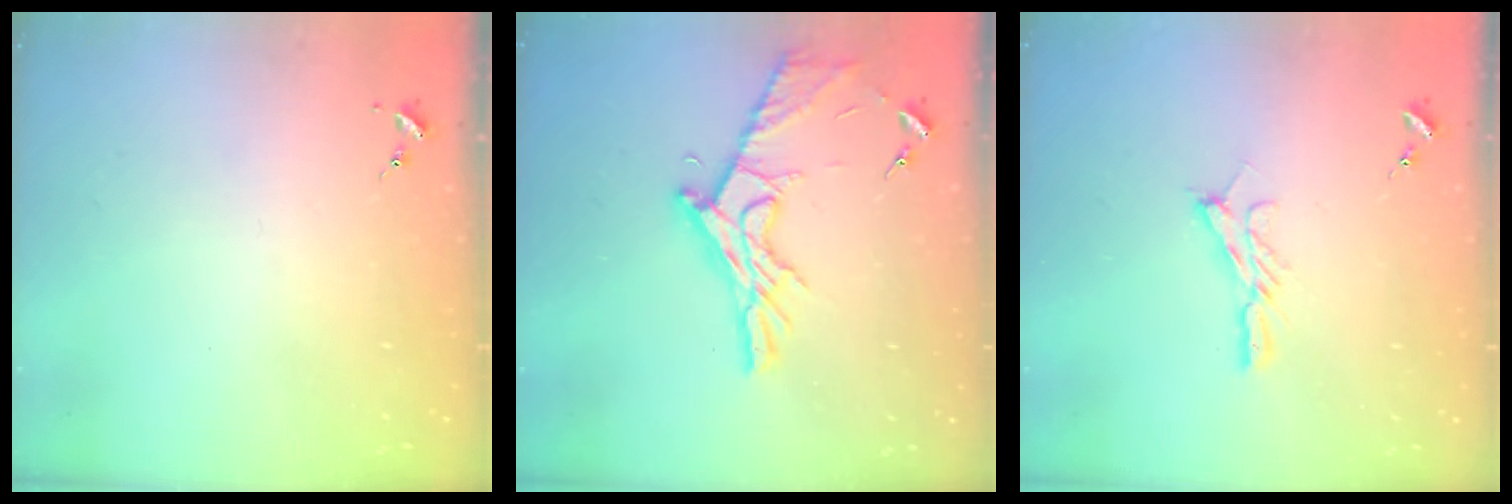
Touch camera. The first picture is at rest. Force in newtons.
{"total": 13.9, "press": 13.9, "slide": 0.7}
{"total": 8.3, "press": 8.3, "slide": 0.6}